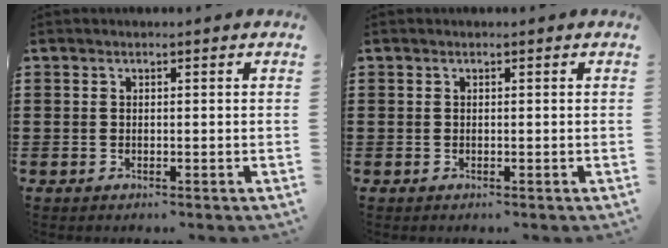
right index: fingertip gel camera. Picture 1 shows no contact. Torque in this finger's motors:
{"motor_torque": [-0.96, 1.18, 0.00, -0.01]}